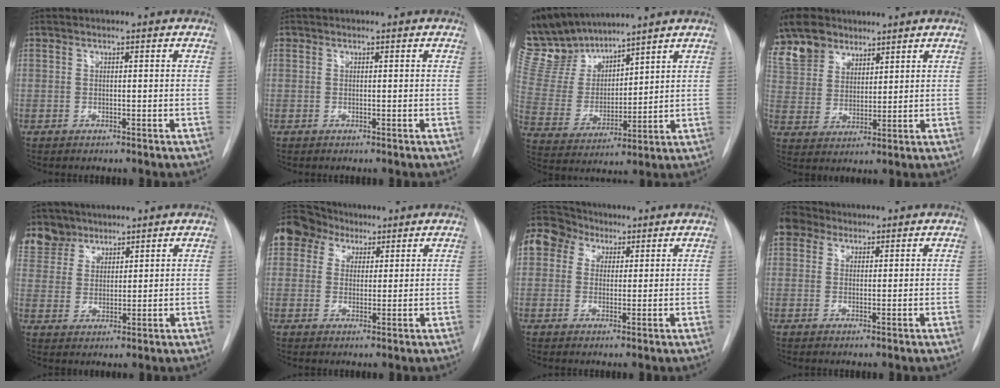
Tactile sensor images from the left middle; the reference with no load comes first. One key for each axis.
{"total": 0.0}
{"total": 13.1, "fx": 11.9, "fy": 3.5, "fz": 4.1, "tx": -0.098, "ty": 0.009, "tz": 0.246}
{"total": 12.3, "fx": 9.0, "fy": 7.6, "fz": 3.7, "tx": -0.096, "ty": 0.027, "tz": 0.181}
{"total": 9.7, "fx": 7.6, "fy": 5.8, "fz": 1.5, "tx": -0.039, "ty": 0.019, "tz": 0.156}
{"total": 14.5, "fx": 8.3, "fy": 10.9, "fz": 4.7, "tx": -0.143, "ty": 0.070, "tz": 0.161}
{"total": 16.4, "fx": 7.8, "fy": 13.0, "fz": 6.3, "tx": -0.199, "ty": 0.087, "tz": 0.153}
{"total": 3.9, "fx": 2.9, "fy": 2.6, "fz": 0.3, "tx": -0.007, "ty": 0.018, "tz": 0.051}